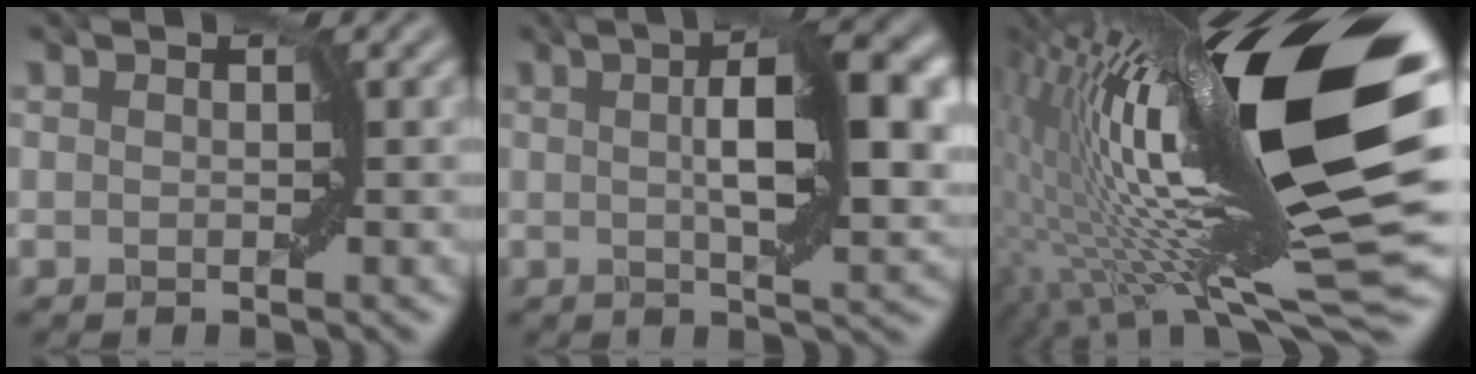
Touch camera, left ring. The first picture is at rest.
{"total": 8.9, "force": [1.1, 2.4, 8.5], "torque": [-0.129, 0.005, 0.014]}
{"total": 20.5, "force": [3.2, 5.8, 19.4], "torque": [-0.336, 0.002, 0.050]}